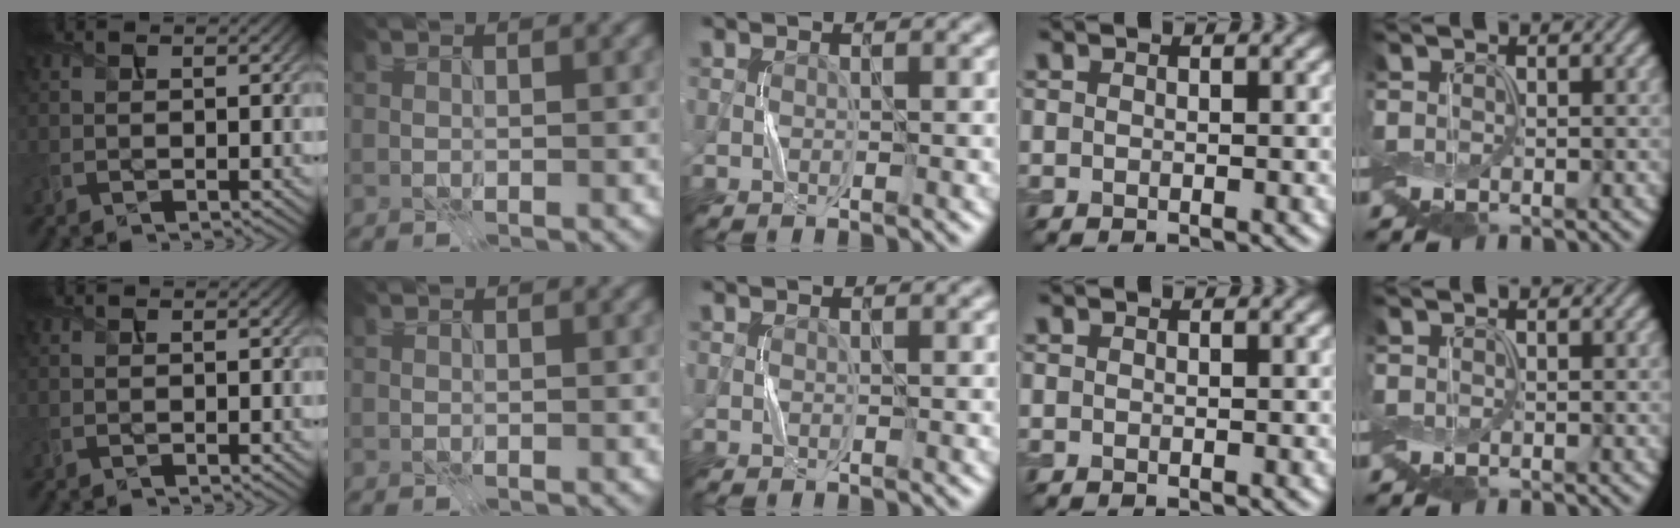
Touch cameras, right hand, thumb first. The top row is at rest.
{}